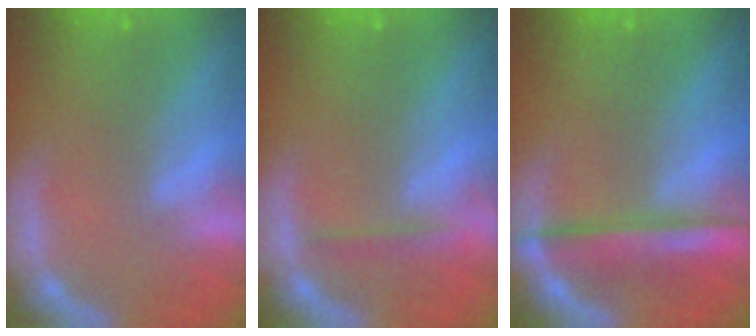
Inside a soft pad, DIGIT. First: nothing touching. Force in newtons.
{"total": 1.4}
{"total": 5.0}